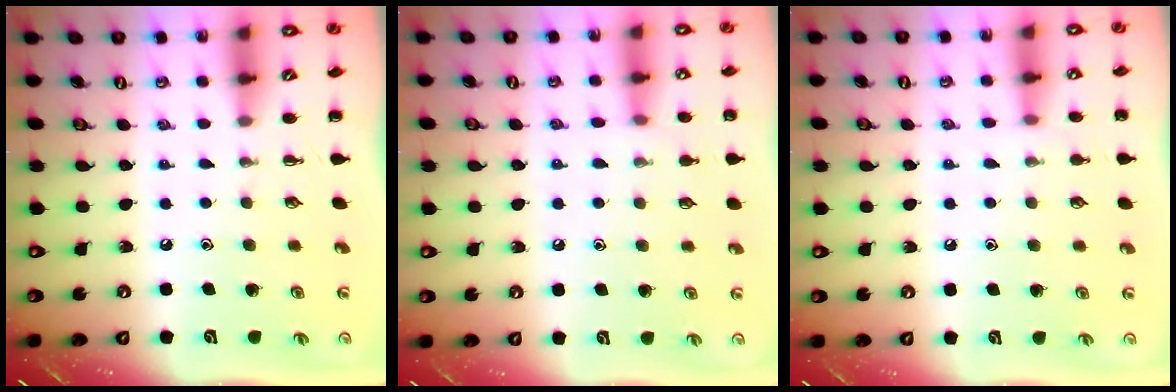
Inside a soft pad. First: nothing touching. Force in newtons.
{"total": 7.3, "press": 7.1, "slide": 1.3}
{"total": 4.1, "press": 3.8, "slide": 1.5}